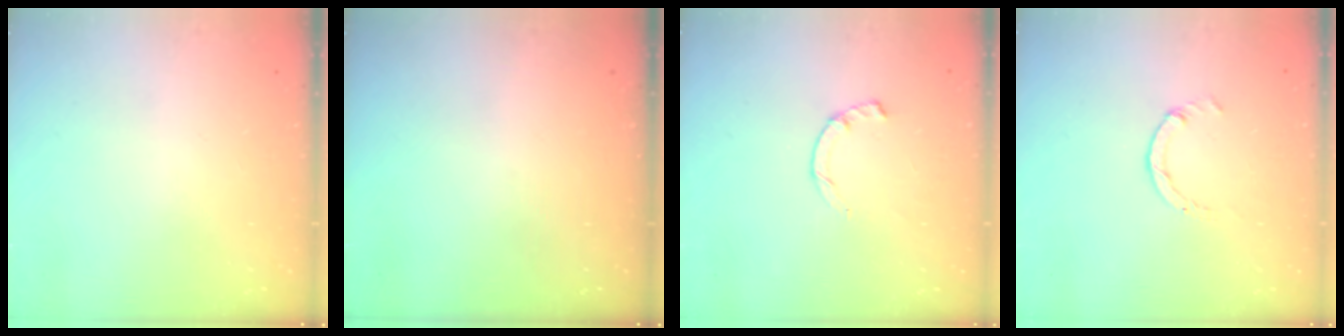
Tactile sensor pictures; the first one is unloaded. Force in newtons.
{"total": 0.0}
{"total": 2.3, "press": 2.3, "slide": 0.4}
{"total": 0.7, "press": 0.7, "slide": 0.2}